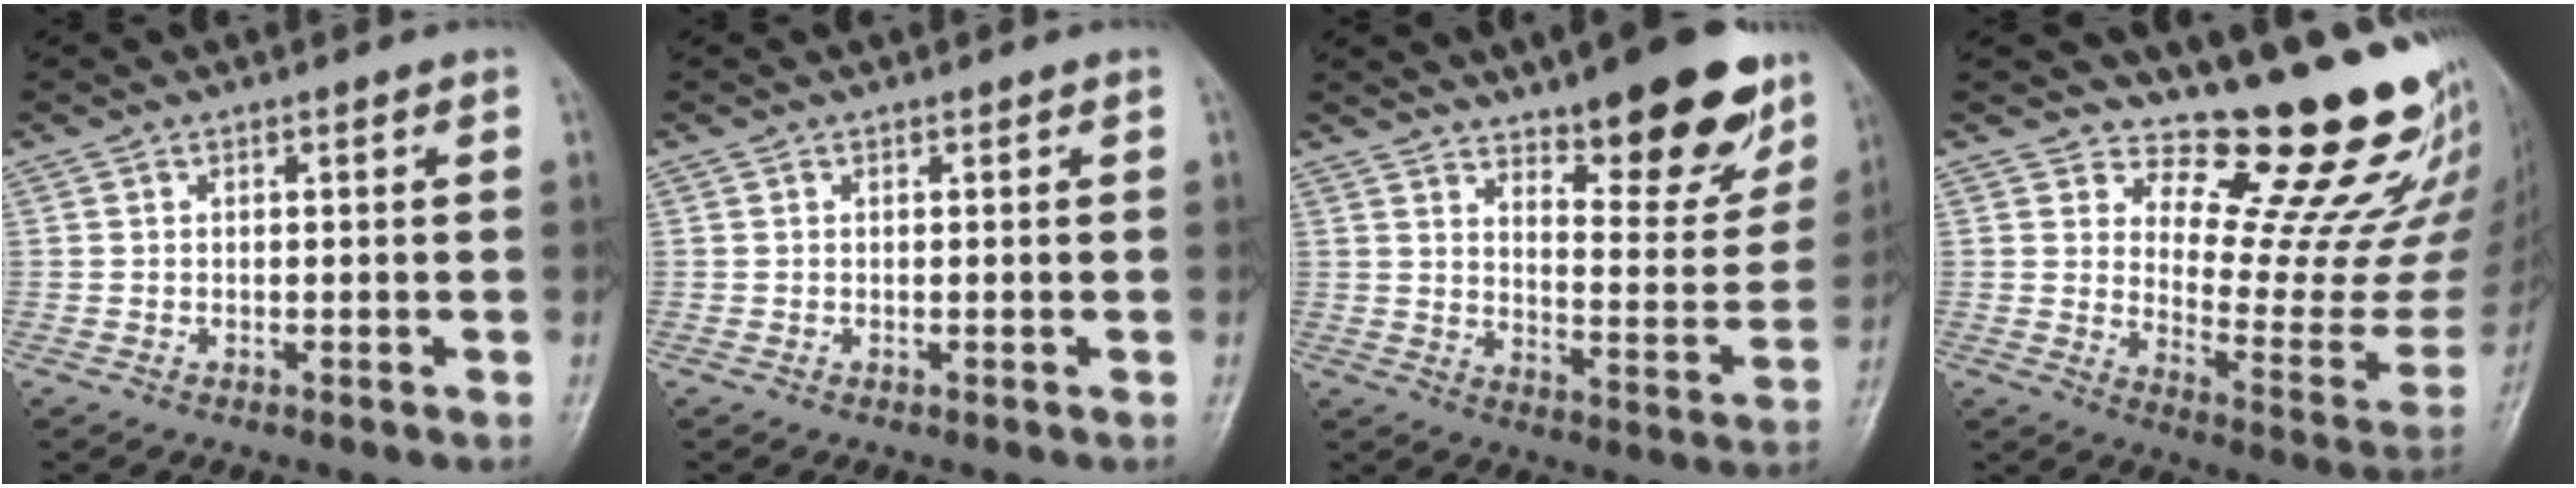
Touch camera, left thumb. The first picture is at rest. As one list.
[{"total": 0.0}, {"total": 17.7, "force": [12.0, 5.8, 11.7], "torque": [-0.111, -0.075, 0.179]}, {"total": 18.5, "force": [16.8, 4.1, 6.8], "torque": [-0.043, -0.180, 0.216]}]